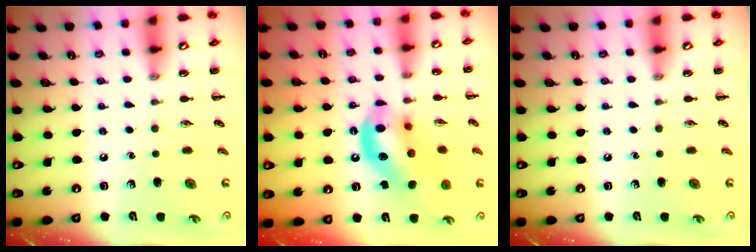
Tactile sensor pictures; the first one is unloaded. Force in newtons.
{"total": 15.6, "press": 15.4, "slide": 2.9}
{"total": 0.0}